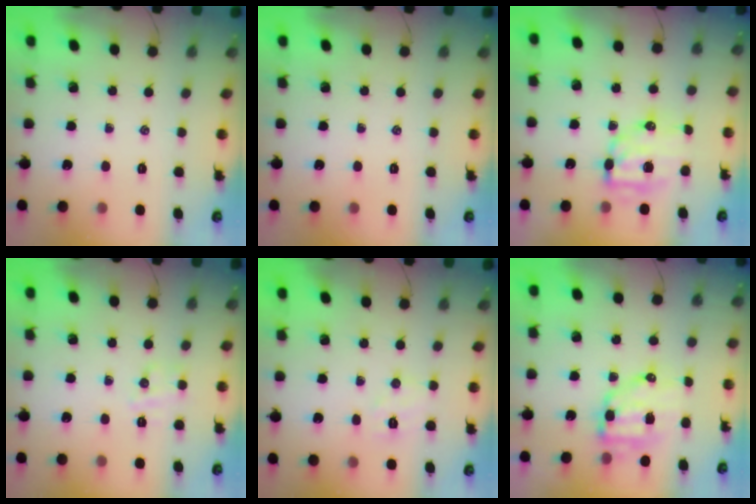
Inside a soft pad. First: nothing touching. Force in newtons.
{"total": 0.0}
{"total": 9.6, "press": 9.4, "slide": 1.8}
{"total": 4.8, "press": 4.7, "slide": 0.9}
{"total": 6.3, "press": 6.2, "slide": 1.0}
{"total": 7.9, "press": 7.7, "slide": 1.7}